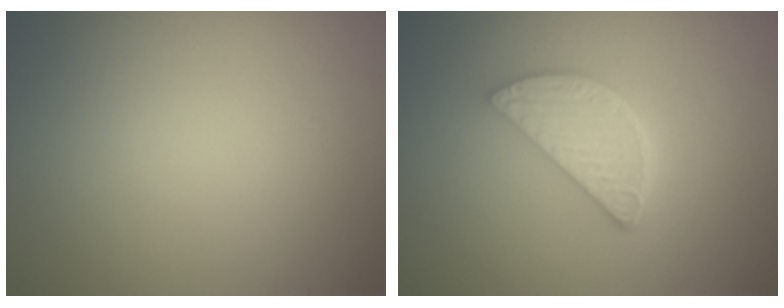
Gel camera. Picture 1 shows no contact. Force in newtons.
{"total": 4.0, "press": 3.2, "slide": 2.4}